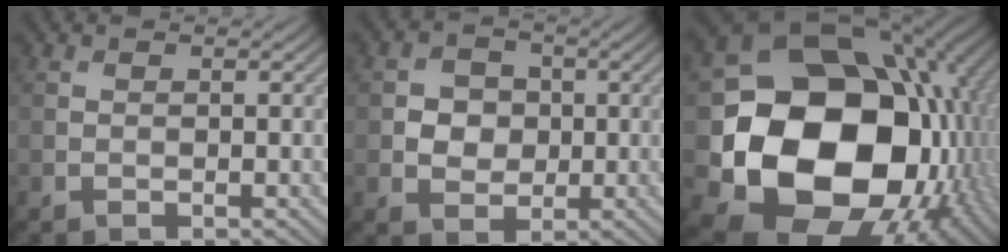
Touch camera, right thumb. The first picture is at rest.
{"total": 4.0, "force": [0.0, 3.6, 1.9], "torque": [-0.043, -0.002, -0.012]}
{"total": 20.0, "force": [-2.1, 15.7, 12.2], "torque": [-0.247, -0.058, -0.007]}